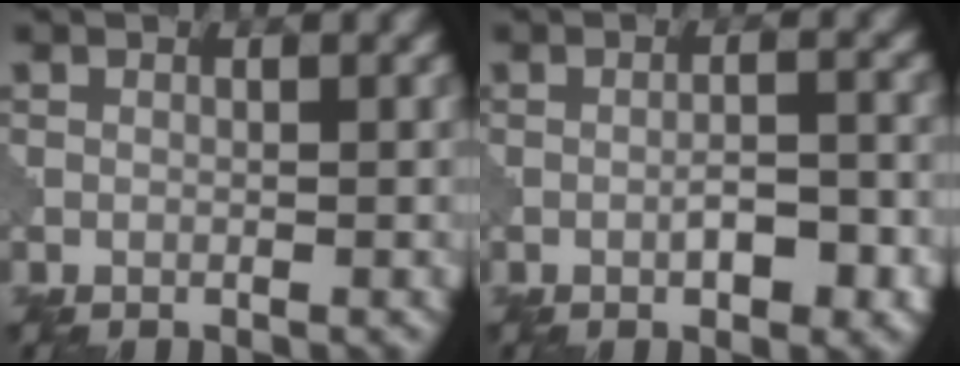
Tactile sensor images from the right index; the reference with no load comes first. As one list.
[{"total": 2.8, "force": [-1.0, 1.0, 2.4], "torque": [-0.039, 0.004, -0.013]}]